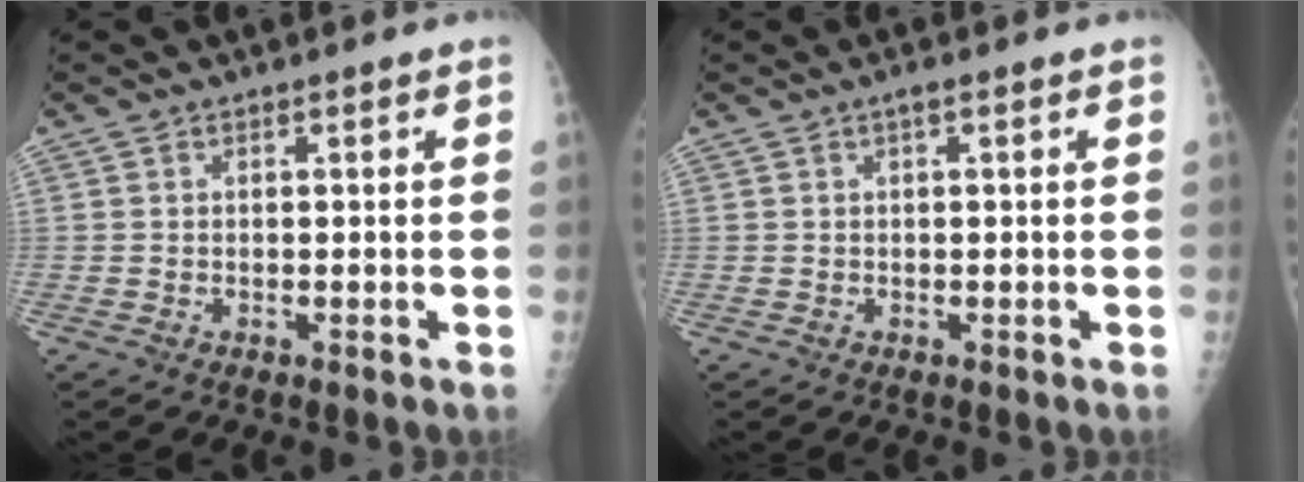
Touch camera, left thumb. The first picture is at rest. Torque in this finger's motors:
{"motor_torque": [0.00, 0.00, 0.13, 0.12, 0.04]}